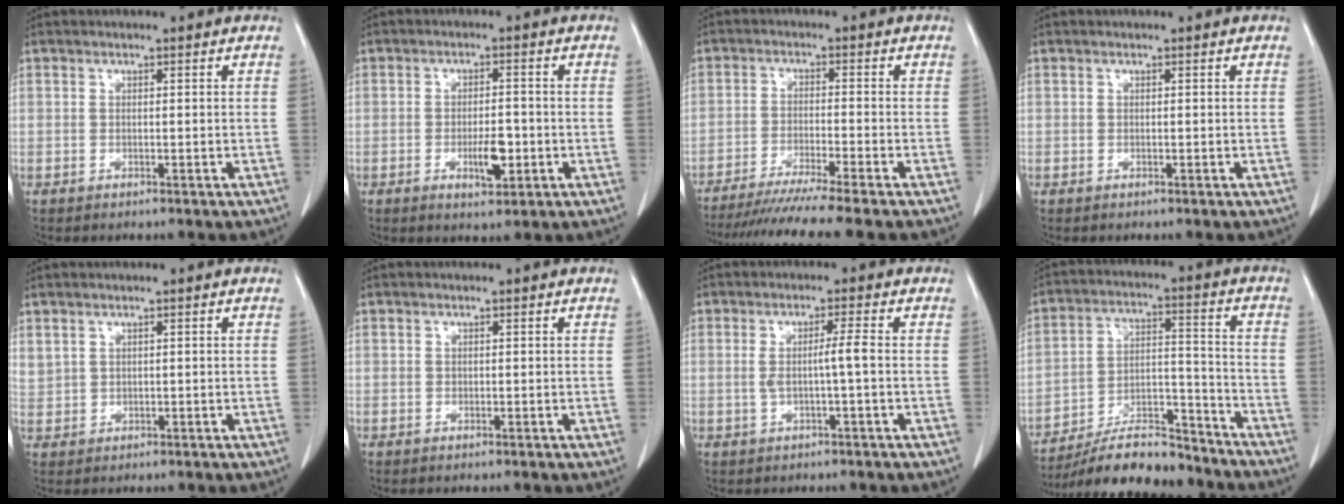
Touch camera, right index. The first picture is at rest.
{"total": 4.8, "force": [-1.5, 1.6, 4.3], "torque": [-0.072, -0.002, -0.018]}
{"total": 11.5, "force": [-9.9, -2.0, 5.5], "torque": [-0.062, -0.036, -0.156]}
{"total": 0.0}
{"total": 2.3, "force": [1.5, 1.6, 0.8], "torque": [-0.020, 0.011, 0.039]}
{"total": 0.0}
{"total": 3.2, "force": [-0.2, -0.5, 3.2], "torque": [-0.059, 0.003, -0.002]}
{"total": 14.4, "force": [-13.2, 3.1, 4.8], "torque": [-0.070, 0.031, -0.219]}